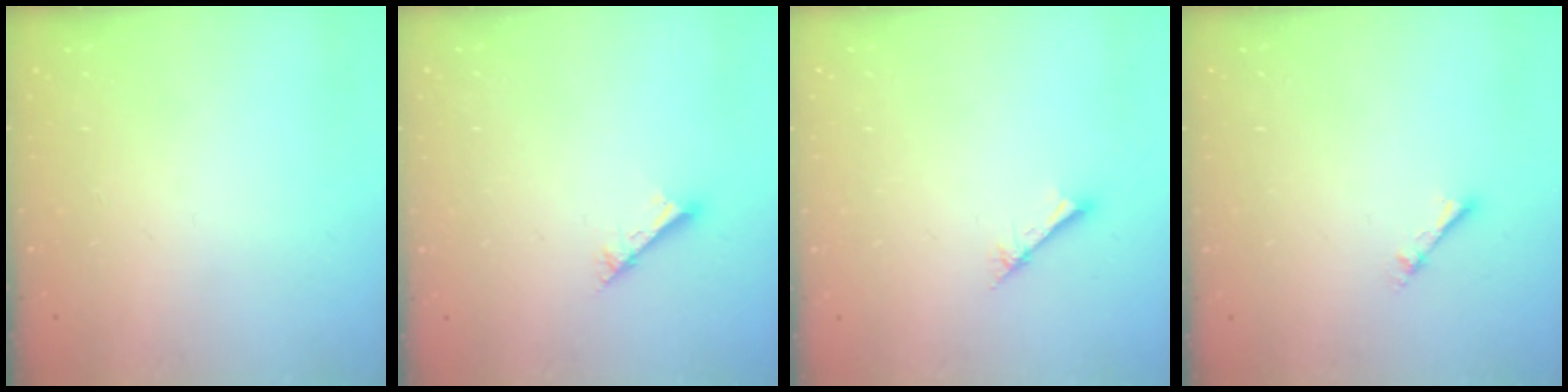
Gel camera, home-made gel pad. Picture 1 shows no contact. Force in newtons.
{"total": 2.6, "press": 2.6, "slide": 0.2}
{"total": 2.1, "press": 2.1, "slide": 0.2}
{"total": 3.3, "press": 3.2, "slide": 0.4}